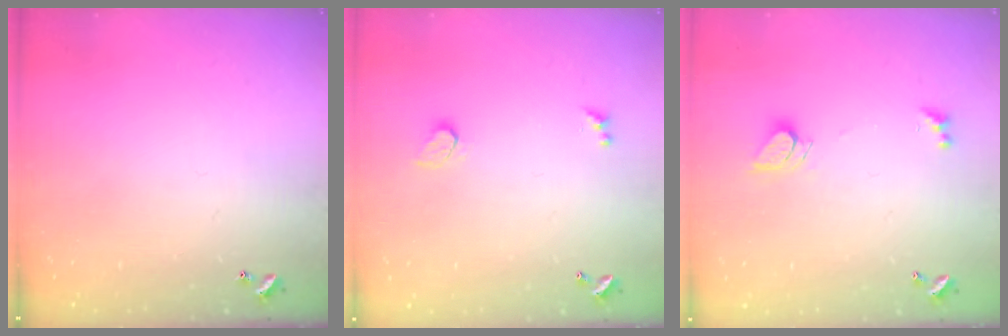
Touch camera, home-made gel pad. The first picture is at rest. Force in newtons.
{"total": 0.9, "press": 0.8, "slide": 0.4}
{"total": 2.3, "press": 2.3, "slide": 0.2}